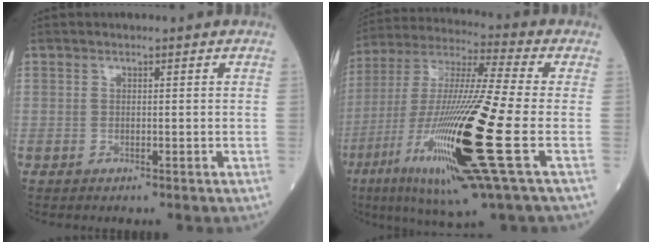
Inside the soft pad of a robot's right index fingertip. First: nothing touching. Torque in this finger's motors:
{"motor_torque": [2.12, -0.02, 1.06, 0.21]}